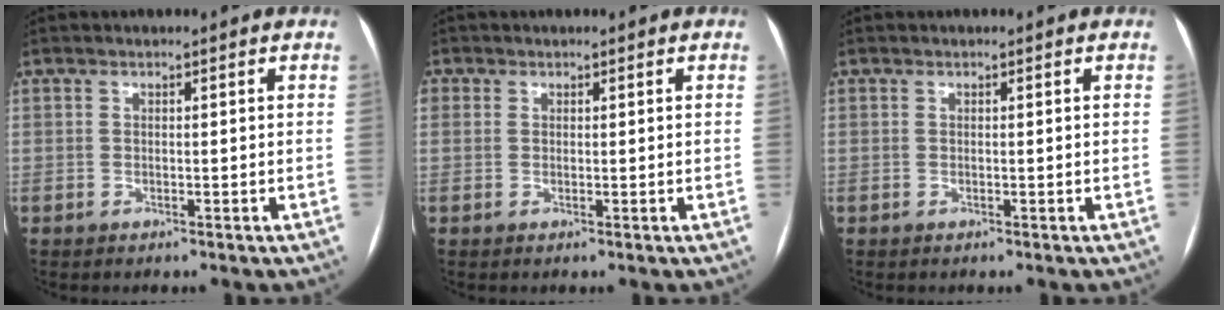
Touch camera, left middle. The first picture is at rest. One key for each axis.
{"total": 1.7, "fx": 0.6, "fy": 1.5, "fz": 0.4, "tx": -0.001, "ty": 0.005, "tz": 0.009}
{"total": 0.0}